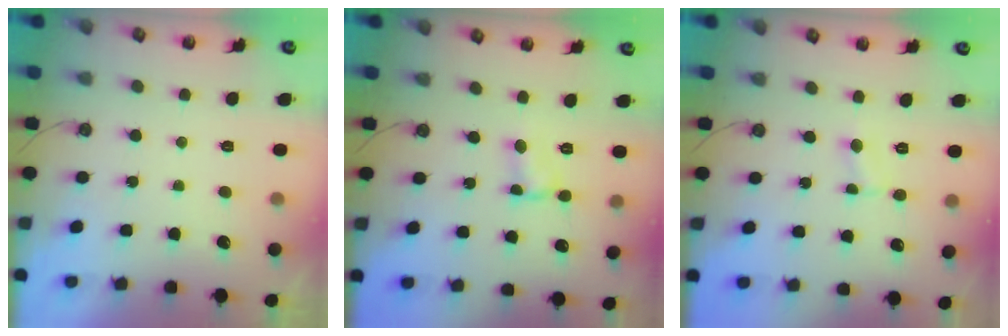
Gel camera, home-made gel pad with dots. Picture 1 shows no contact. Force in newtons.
{"total": 2.0, "press": 2.0, "slide": 0.0}
{"total": 1.6, "press": 1.5, "slide": 0.4}